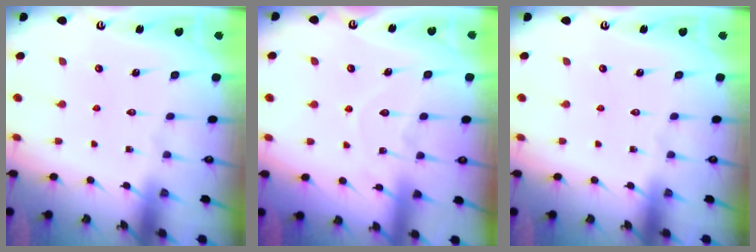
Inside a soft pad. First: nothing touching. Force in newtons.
{"total": 7.3, "press": 7.3, "slide": 0.8}
{"total": 0.0}